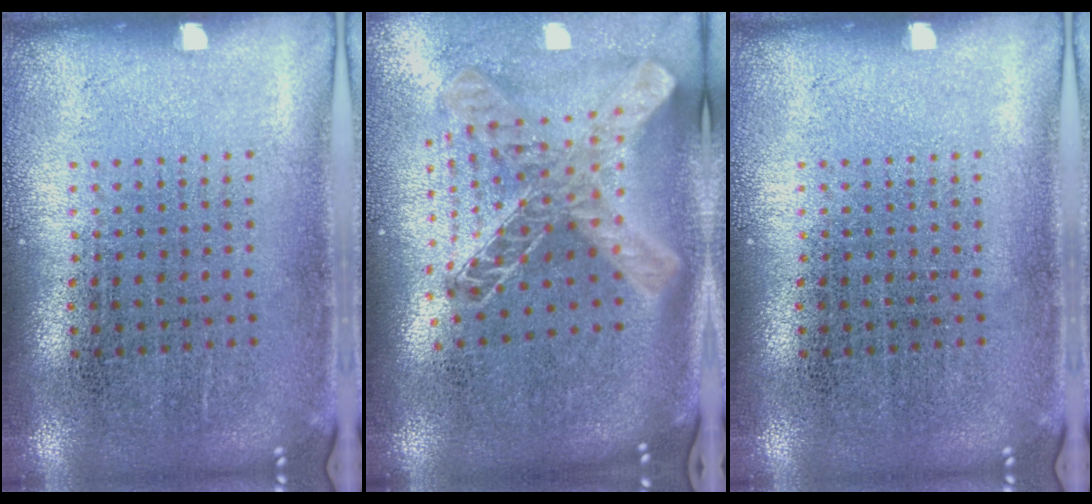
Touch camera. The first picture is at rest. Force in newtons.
{"total": 2.1, "press": 1.6, "slide": 1.3}
{"total": 0.0}